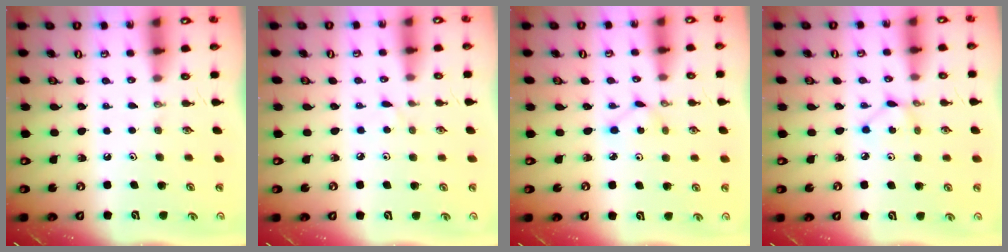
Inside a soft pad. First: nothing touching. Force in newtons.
{"total": 2.2, "press": 2.2, "slide": 0.3}
{"total": 2.8, "press": 2.8, "slide": 0.1}
{"total": 2.4, "press": 2.4, "slide": 0.1}